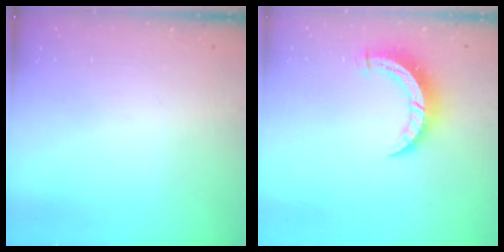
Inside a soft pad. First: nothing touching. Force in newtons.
{"total": 6.3, "press": 6.3, "slide": 0.6}